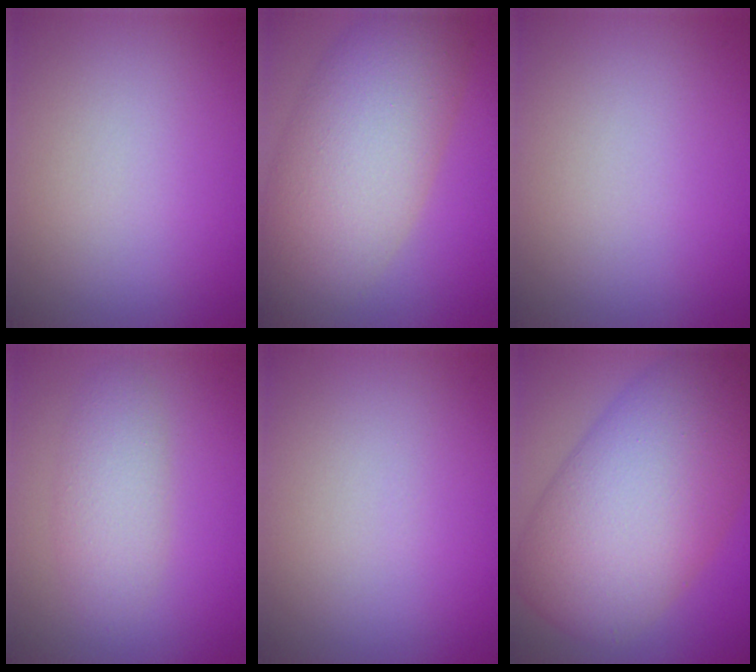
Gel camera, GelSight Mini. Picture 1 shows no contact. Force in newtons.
{"total": 8.8, "press": 8.8, "slide": 0.6}
{"total": 0.0}
{"total": 3.1, "press": 3.1, "slide": 0.1}
{"total": 0.0}
{"total": 14.0, "press": 14.0, "slide": 0.3}